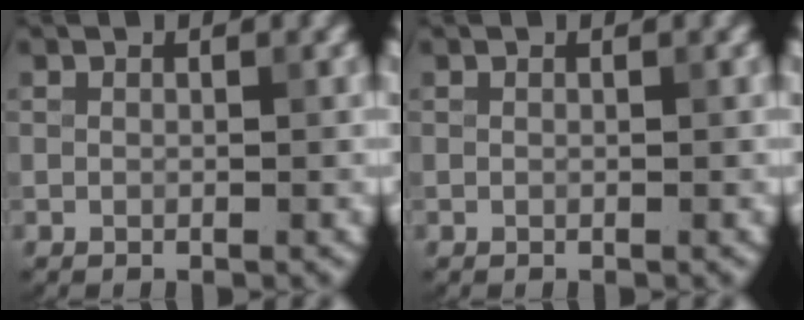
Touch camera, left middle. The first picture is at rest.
{"total": 0.0}